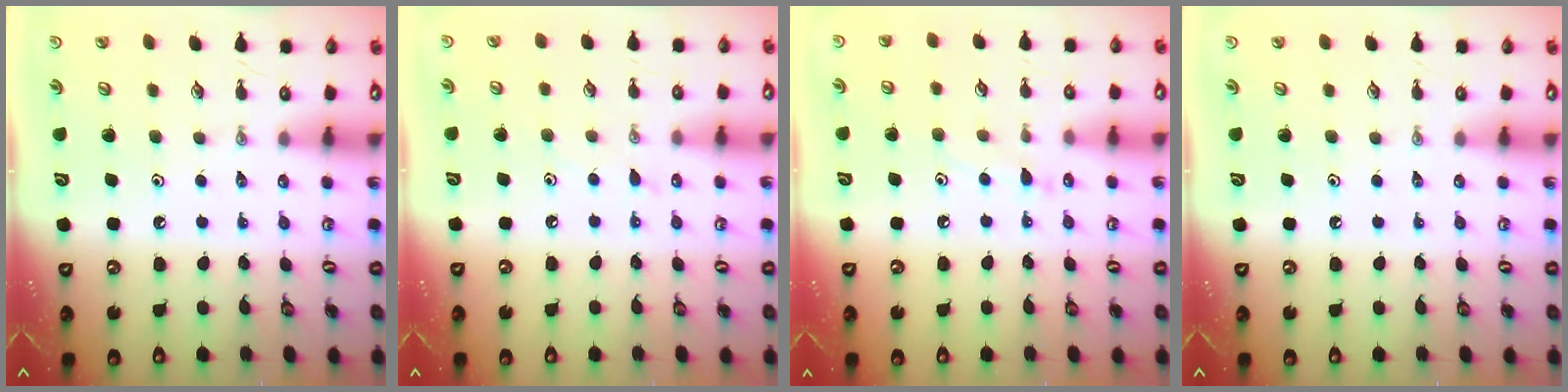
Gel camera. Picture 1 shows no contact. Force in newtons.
{"total": 5.2, "press": 5.2, "slide": 0.6}
{"total": 6.6, "press": 6.6, "slide": 0.5}
{"total": 0.0}